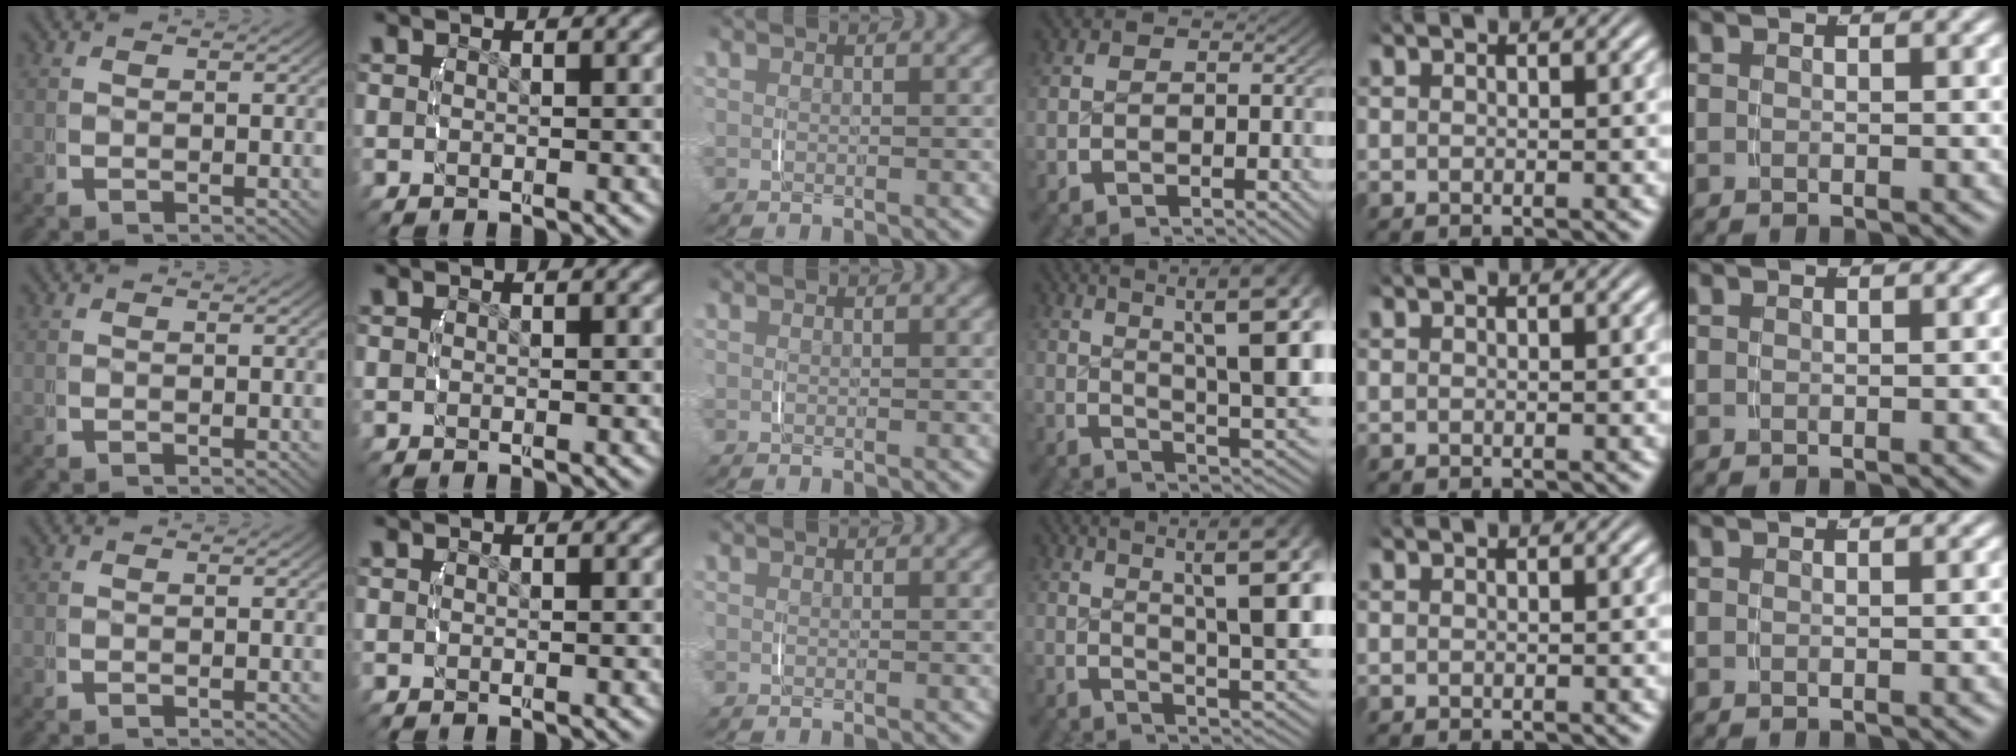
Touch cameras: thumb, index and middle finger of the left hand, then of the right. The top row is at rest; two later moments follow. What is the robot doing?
{"motion": "lift_and_place", "object": "string"}